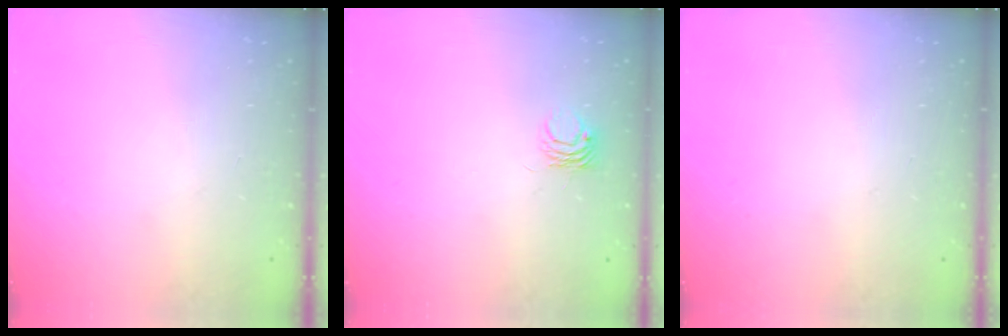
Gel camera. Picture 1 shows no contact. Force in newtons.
{"total": 4.0, "press": 4.0, "slide": 0.0}
{"total": 0.0}